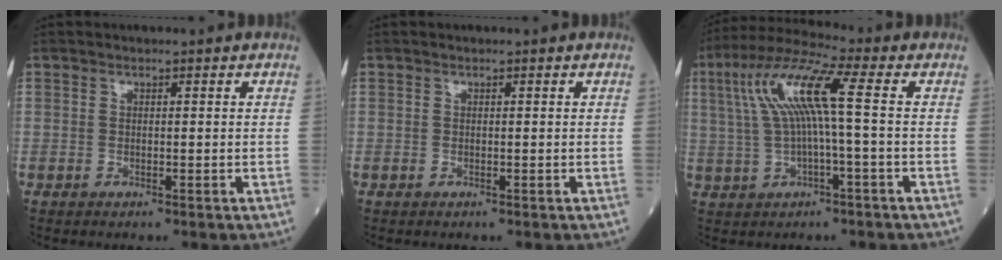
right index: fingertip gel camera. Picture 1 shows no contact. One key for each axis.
{"total": 0.0}
{"total": 10.4, "fx": 1.4, "fy": 0.5, "fz": 10.3, "tx": -0.208, "ty": 0.032, "tz": 0.024}